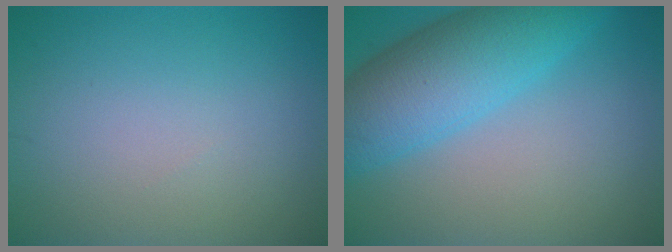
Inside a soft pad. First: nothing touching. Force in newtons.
{"total": 8.2, "press": 8.2, "slide": 0.1}